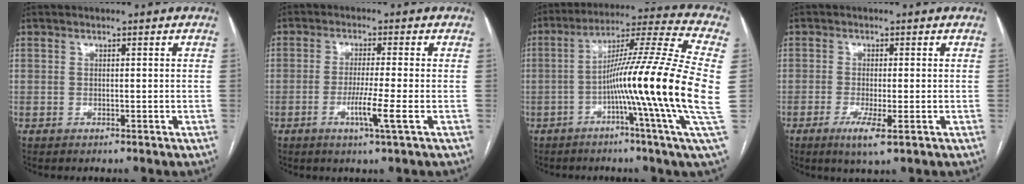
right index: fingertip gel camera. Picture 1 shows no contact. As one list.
[{"total": 5.2, "force": [-1.8, -0.9, 4.9], "torque": [-0.093, -0.014, -0.035]}, {"total": 20.8, "force": [-2.5, -2.7, 20.4], "torque": [-0.306, -0.003, -0.062]}, {"total": 4.3, "force": [-2.0, 0.3, 3.8], "torque": [-0.069, -0.011, -0.033]}]